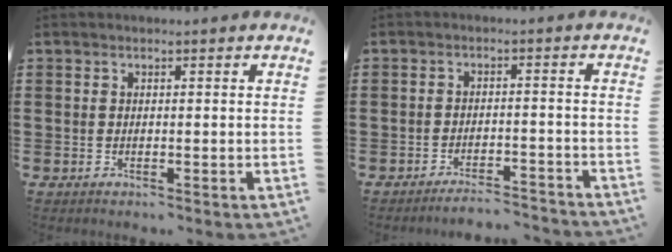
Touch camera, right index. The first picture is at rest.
{"total": 3.4, "force": [-3.4, 0.0, 0.6], "torque": [-0.013, 0.000, -0.070]}